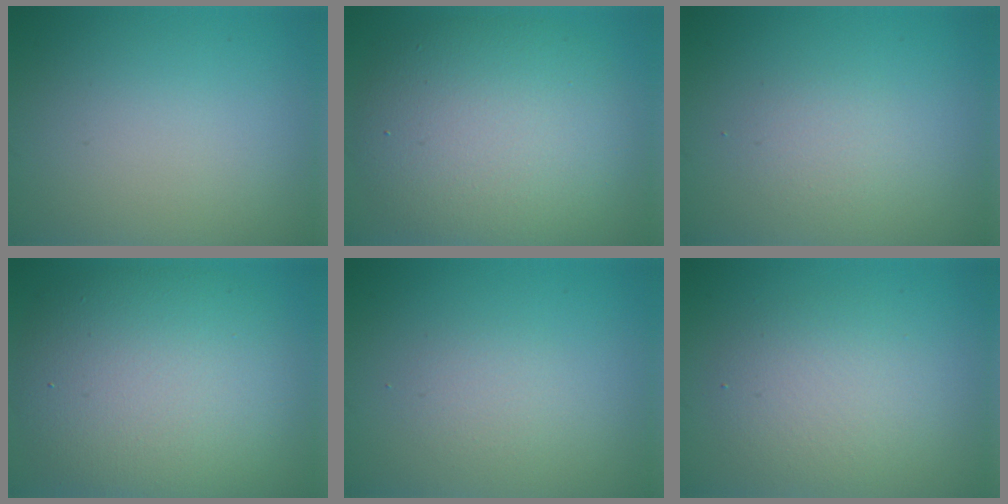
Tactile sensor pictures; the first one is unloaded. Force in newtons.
{"total": 9.1, "press": 9.1, "slide": 0.7}
{"total": 1.5, "press": 1.5, "slide": 0.1}
{"total": 10.3, "press": 10.3, "slide": 0.4}
{"total": 1.5, "press": 1.5, "slide": 0.1}
{"total": 3.6, "press": 3.6, "slide": 0.3}